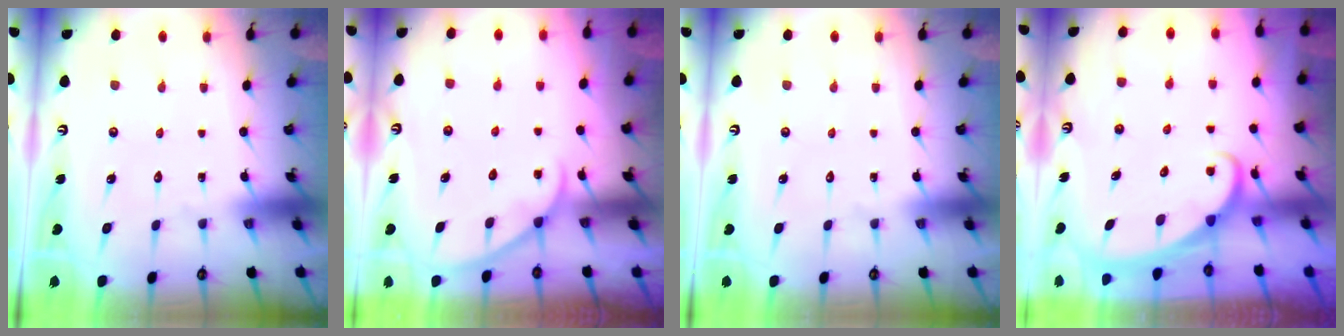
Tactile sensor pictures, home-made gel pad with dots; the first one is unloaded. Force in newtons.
{"total": 2.8, "press": 2.8, "slide": 0.4}
{"total": 0.0}
{"total": 2.4, "press": 2.3, "slide": 0.3}